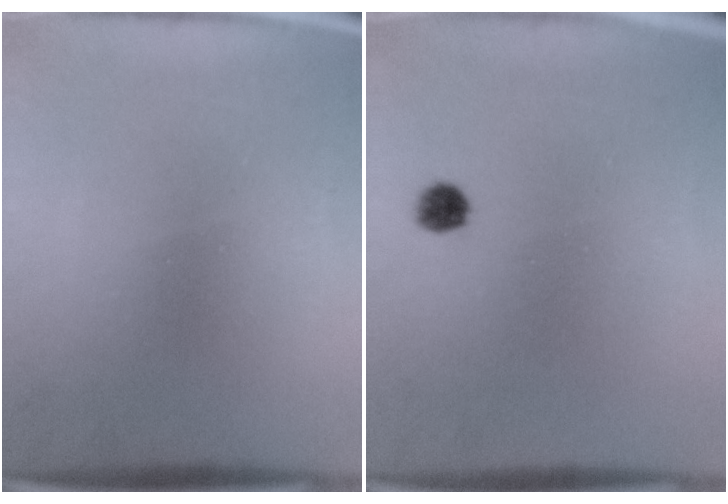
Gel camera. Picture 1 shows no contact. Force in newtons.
{"total": 2.2}